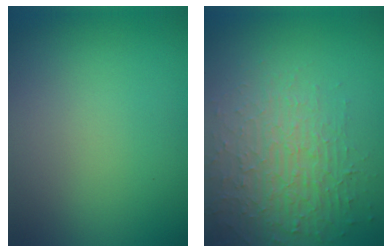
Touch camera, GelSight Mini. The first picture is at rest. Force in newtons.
{"total": 3.9, "press": 3.9, "slide": 0.3}